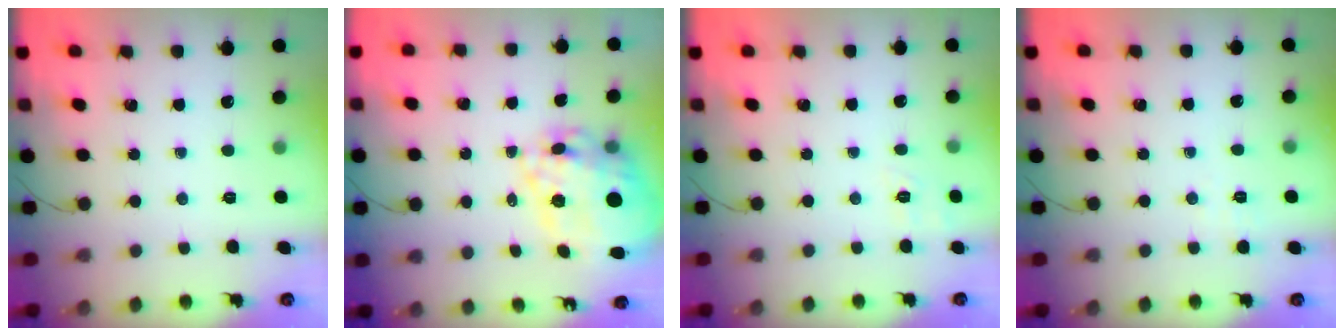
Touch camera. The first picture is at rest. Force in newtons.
{"total": 21.7, "press": 21.1, "slide": 5.0}
{"total": 6.4, "press": 6.1, "slide": 2.1}
{"total": 1.4, "press": 0.5, "slide": 1.3}